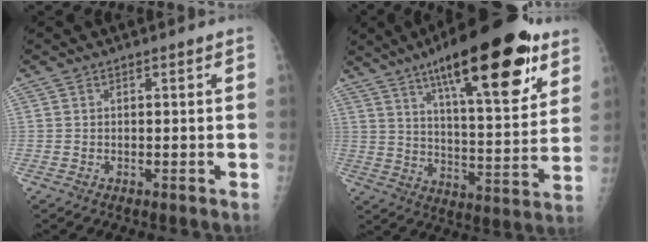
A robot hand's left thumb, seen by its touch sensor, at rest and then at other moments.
{"total": 25.6, "force": [14.5, 7.3, 19.8], "torque": [-0.274, -0.049, 0.224]}